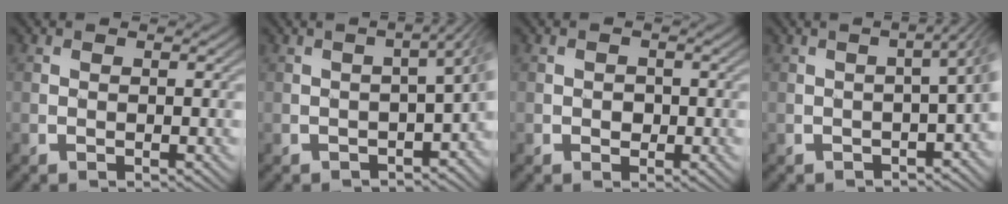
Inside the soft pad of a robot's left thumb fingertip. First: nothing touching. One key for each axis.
{"total": 7.2, "fx": -2.9, "fy": 3.0, "fz": 5.8, "tx": -0.075, "ty": -0.023, "tz": -0.037}
{"total": 1.2, "fx": -0.1, "fy": 1.1, "fz": 0.5, "tx": -0.007, "ty": -0.007, "tz": -0.003}
{"total": 6.4, "fx": -2.2, "fy": 2.3, "fz": 5.6, "tx": -0.066, "ty": -0.013, "tz": -0.026}